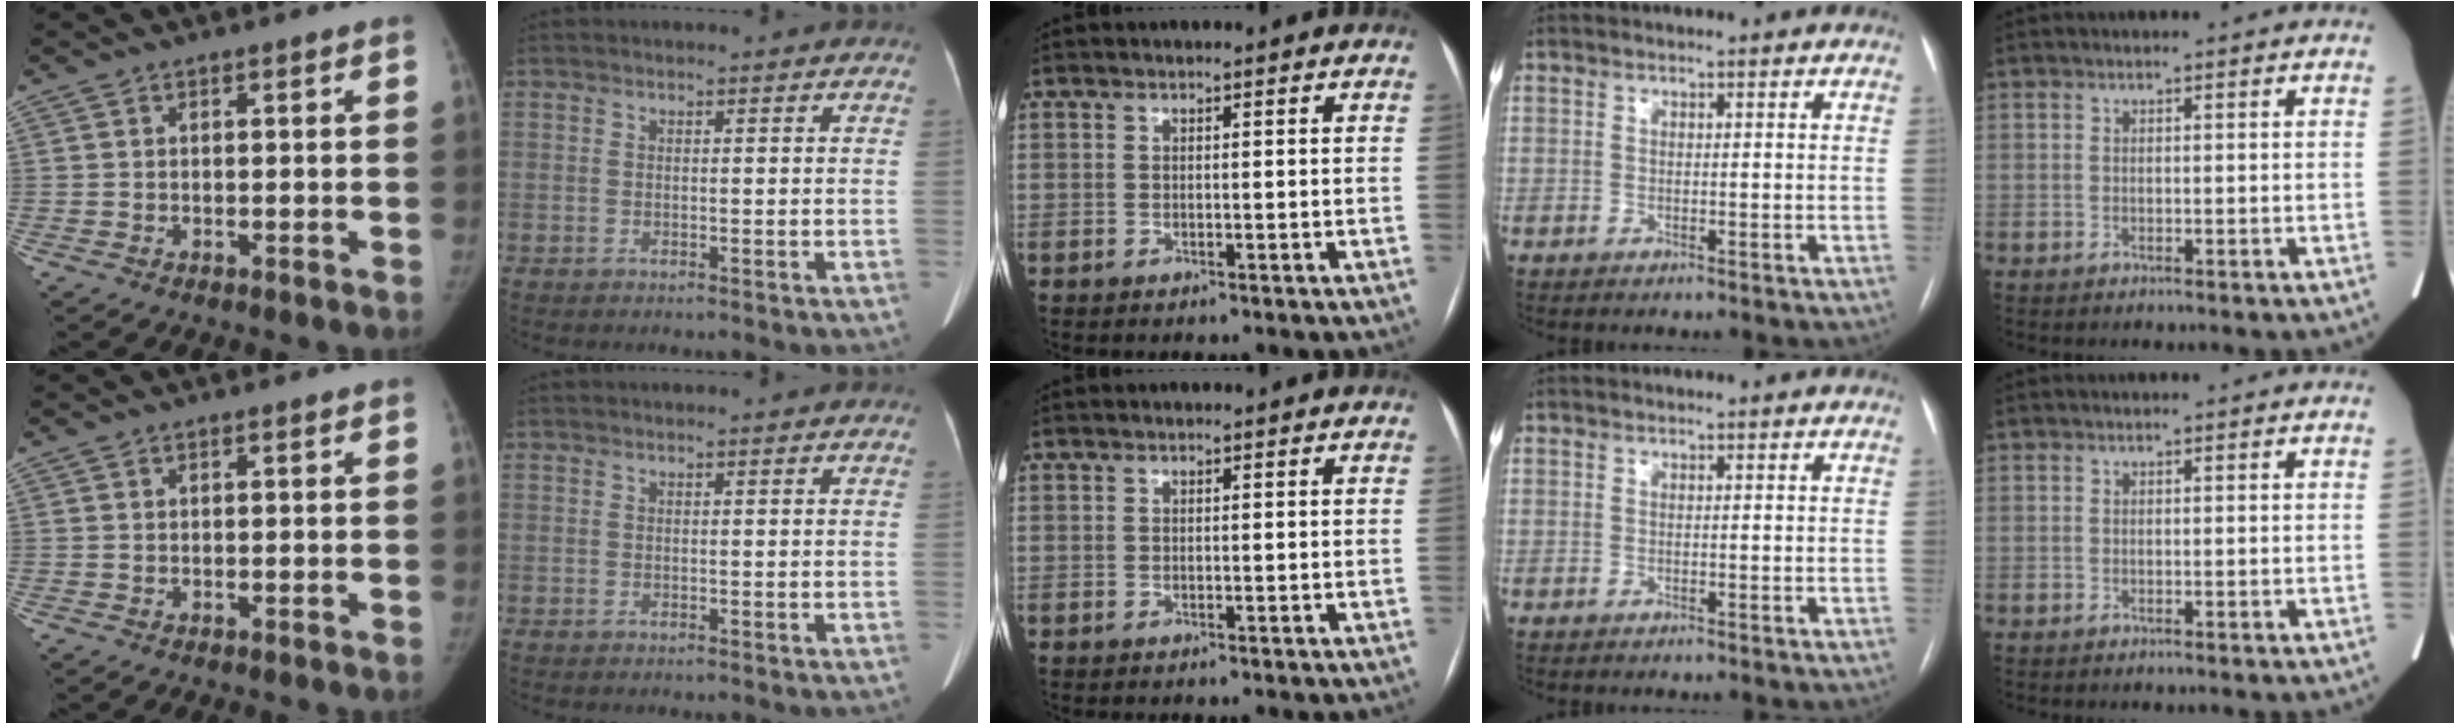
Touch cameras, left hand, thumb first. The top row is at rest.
{}